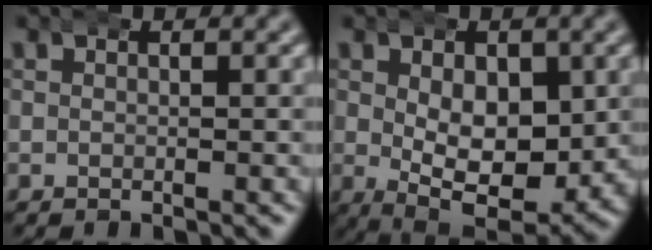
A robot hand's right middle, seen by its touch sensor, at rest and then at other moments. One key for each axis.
{"total": 9.5, "fx": -1.8, "fy": 5.7, "fz": 7.3, "tx": -0.110, "ty": -0.041, "tz": -0.013}